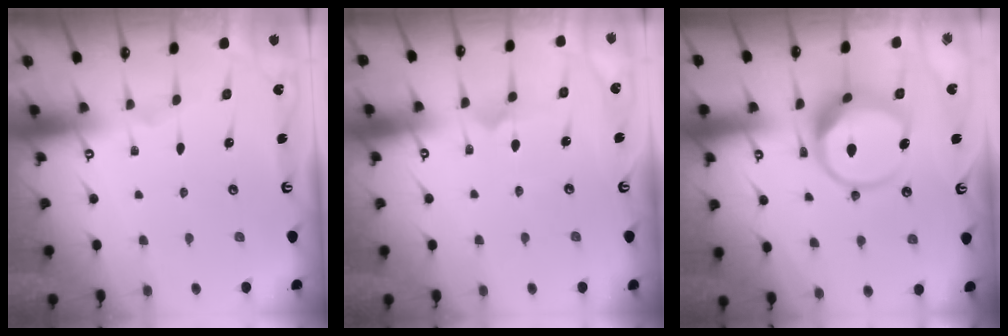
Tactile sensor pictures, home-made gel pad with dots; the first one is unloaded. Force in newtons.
{"total": 7.0, "press": 7.0, "slide": 0.6}
{"total": 12.0, "press": 11.9, "slide": 1.5}